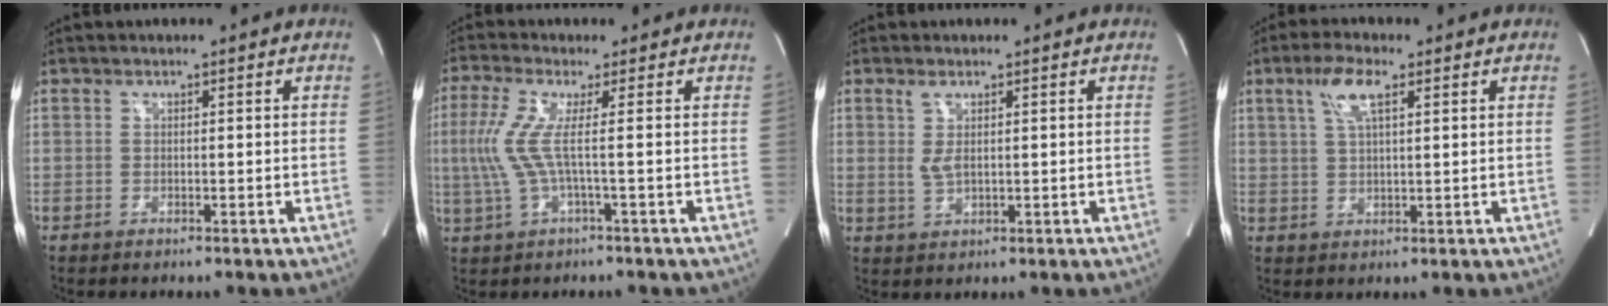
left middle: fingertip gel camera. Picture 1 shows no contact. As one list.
[{"total": 6.0, "force": [0.1, -0.2, 6.0], "torque": [-0.152, 0.003, -0.003]}, {"total": 2.5, "force": [0.7, 0.7, 2.3], "torque": [-0.054, -0.001, 0.022]}, {"total": 5.4, "force": [2.6, 1.2, 4.6], "torque": [-0.097, 0.010, 0.051]}]